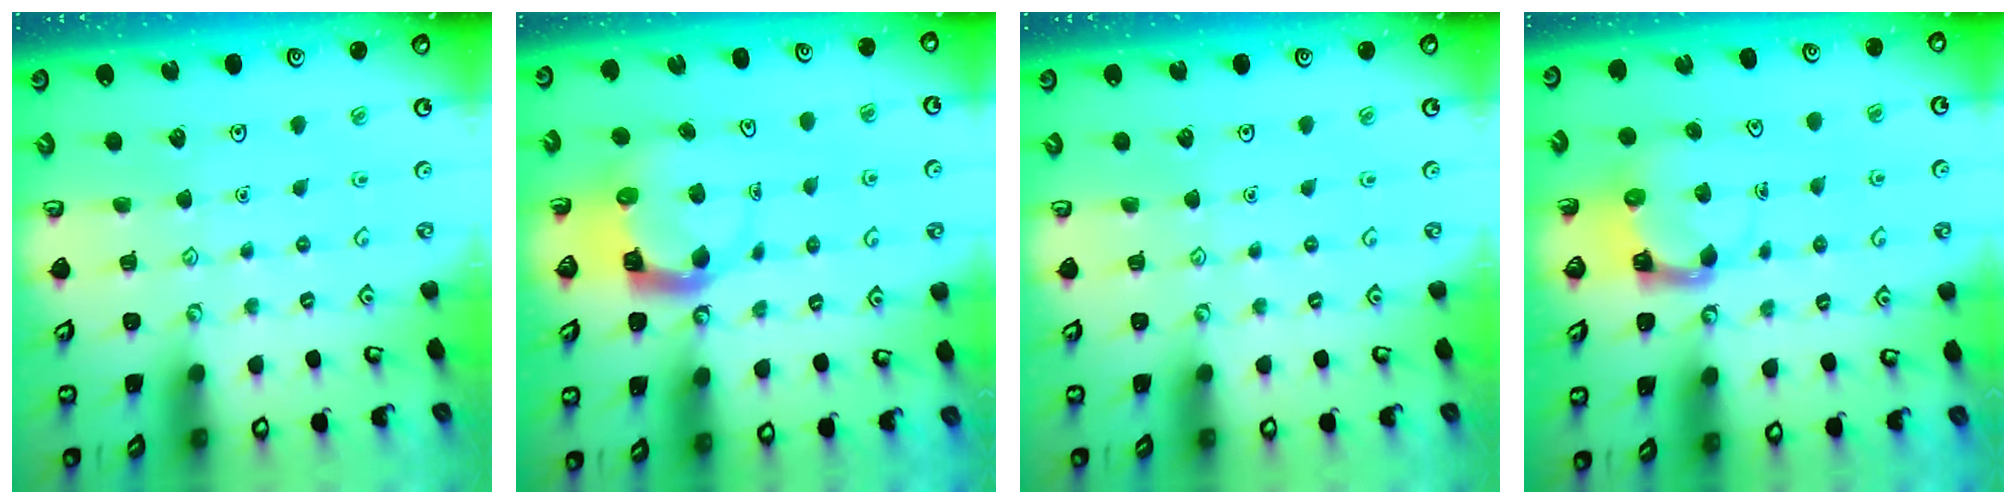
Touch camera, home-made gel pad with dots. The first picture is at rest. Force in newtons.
{"total": 4.1, "press": 4.1, "slide": 0.3}
{"total": 0.0}
{"total": 3.7, "press": 3.7, "slide": 0.4}